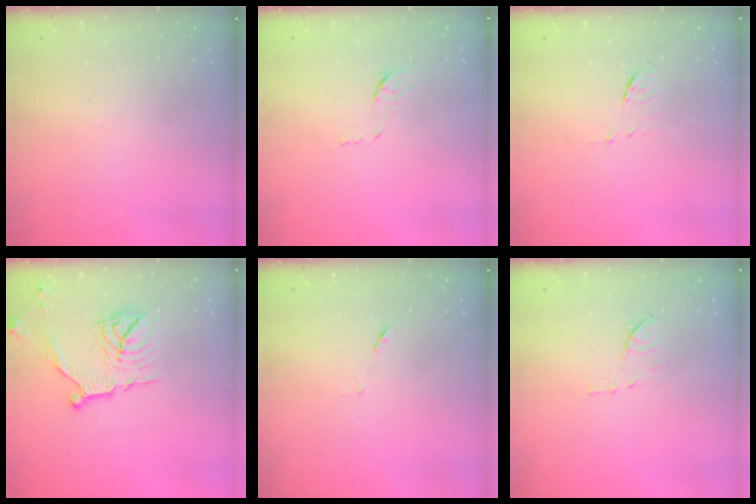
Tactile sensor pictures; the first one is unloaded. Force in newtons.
{"total": 6.2, "press": 6.1, "slide": 0.7}
{"total": 4.2, "press": 4.1, "slide": 0.9}
{"total": 14.7, "press": 14.7, "slide": 0.2}
{"total": 6.7, "press": 6.6, "slide": 0.6}
{"total": 6.9, "press": 6.9, "slide": 0.7}